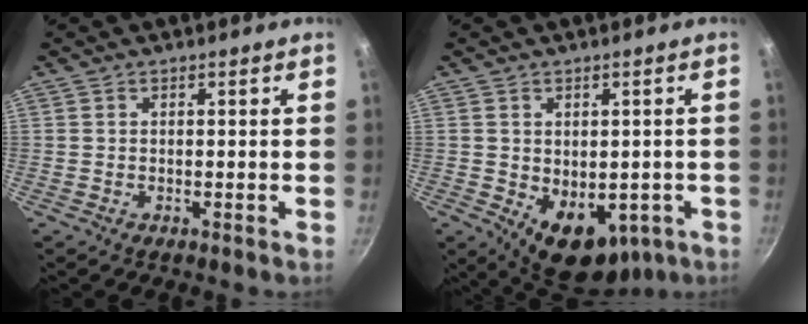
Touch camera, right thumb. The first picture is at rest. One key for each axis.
{"total": 12.0, "fx": -3.0, "fy": 8.2, "fz": 8.2, "tx": -0.078, "ty": -0.009, "tz": -0.017}